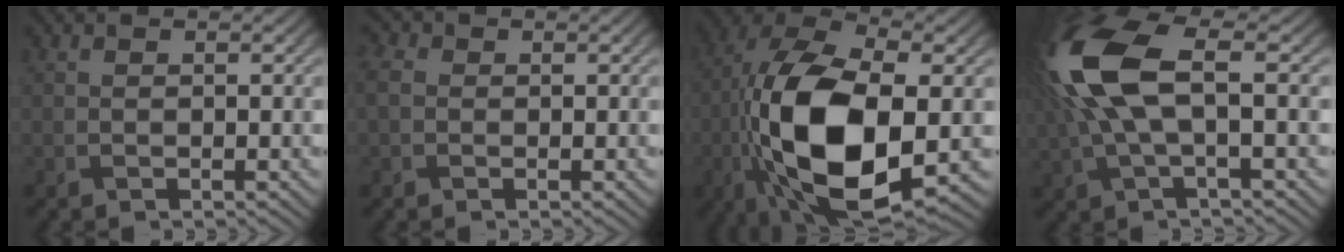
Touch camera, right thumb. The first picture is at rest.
{"total": 2.5, "force": [0.1, 2.2, 1.3], "torque": [-0.040, 0.006, -0.002]}
{"total": 18.5, "force": [-3.4, 9.3, 15.6], "torque": [-0.328, -0.008, -0.070]}
{"total": 12.7, "force": [1.8, 5.2, 11.4], "torque": [-0.298, 0.014, 0.034]}